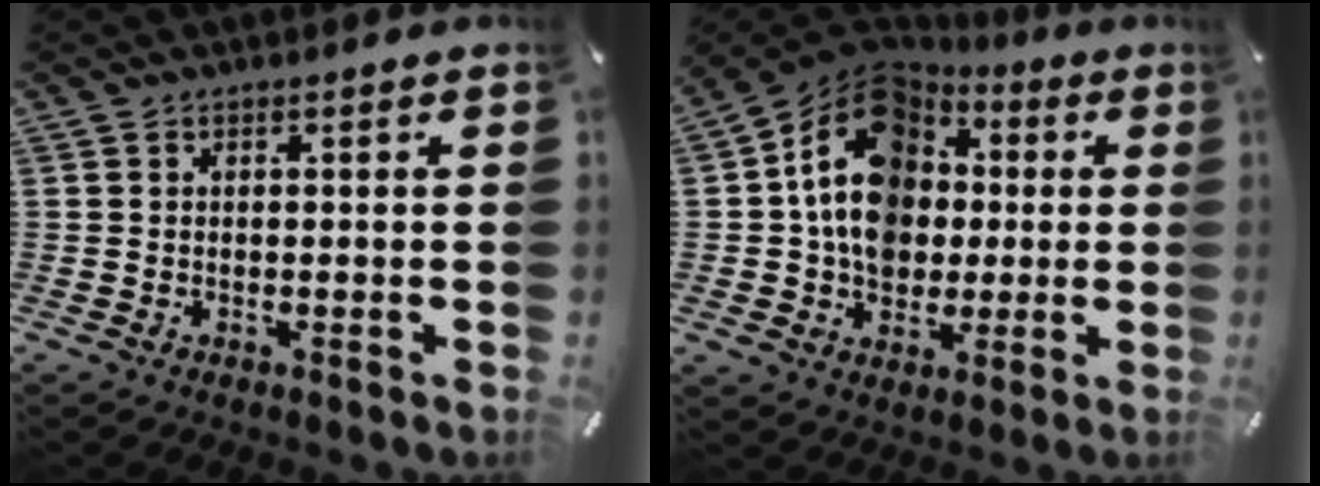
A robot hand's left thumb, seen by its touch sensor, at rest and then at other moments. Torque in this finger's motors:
{"motor_torque": [2.70, 2.31, 1.63, -0.99, 0.65]}